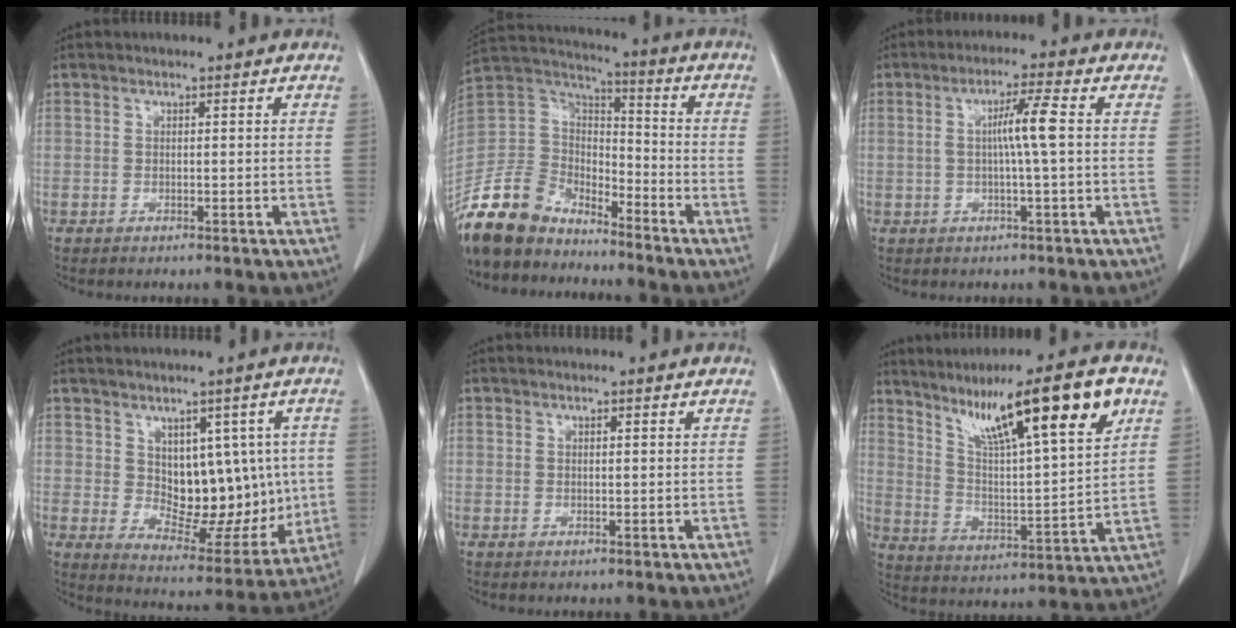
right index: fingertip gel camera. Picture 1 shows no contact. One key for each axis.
{"total": 17.4, "fx": -14.5, "fy": 7.5, "fz": 6.1, "tx": -0.138, "ty": 0.026, "tz": -0.279}
{"total": 5.5, "fx": 0.2, "fy": -0.2, "fz": 5.5, "tx": -0.101, "ty": 0.008, "tz": 0.006}
{"total": 14.1, "fx": 1.8, "fy": 8.4, "fz": 11.2, "tx": -0.142, "ty": 0.012, "tz": 0.057}
{"total": 0.9, "fx": 0.6, "fy": 0.4, "fz": 0.6, "tx": -0.016, "ty": 0.002, "tz": 0.010}
{"total": 20.5, "fx": 11.4, "fy": 2.5, "fz": 16.8, "tx": -0.272, "ty": 0.019, "tz": 0.189}